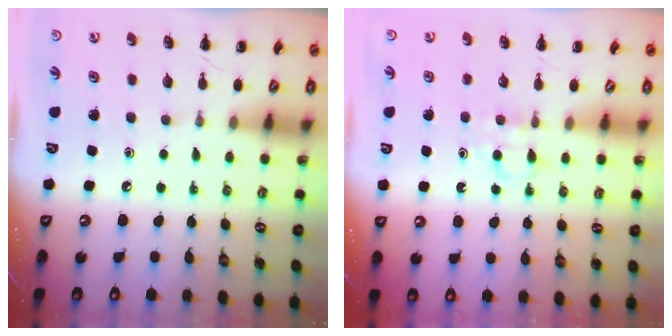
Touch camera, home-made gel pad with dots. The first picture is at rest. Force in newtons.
{"total": 3.5, "press": 3.3, "slide": 1.1}